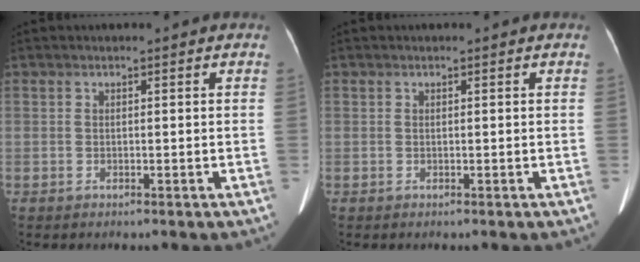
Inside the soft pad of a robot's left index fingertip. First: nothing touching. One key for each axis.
{"total": 0.0}